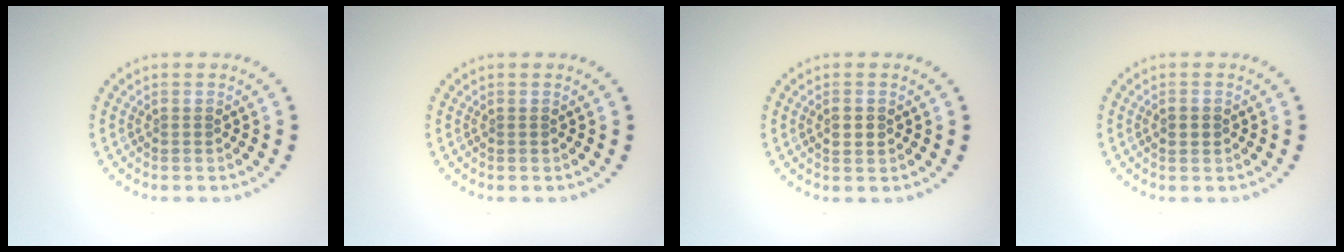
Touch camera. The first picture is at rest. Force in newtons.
{"total": 0.0}
{"total": 0.9, "press": 0.9, "slide": 0.0}
{"total": 1.5, "press": 1.5, "slide": 0.0}